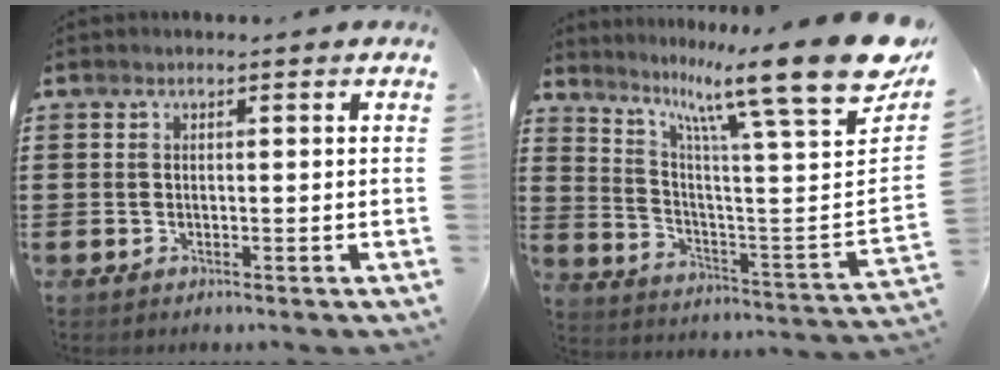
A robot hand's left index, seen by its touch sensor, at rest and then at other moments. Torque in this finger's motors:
{"motor_torque": [2.14, 0.00, 0.74, 0.21]}